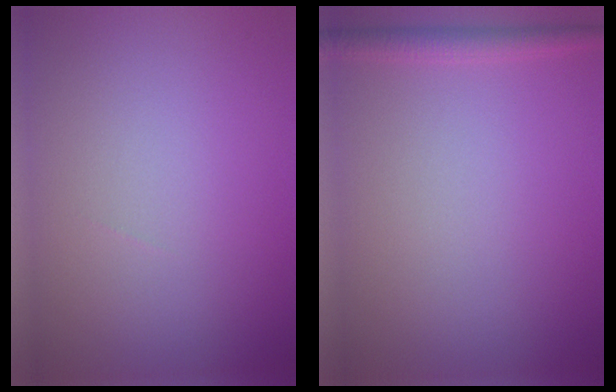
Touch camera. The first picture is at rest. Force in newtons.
{"total": 1.7, "press": 1.7, "slide": 0.1}